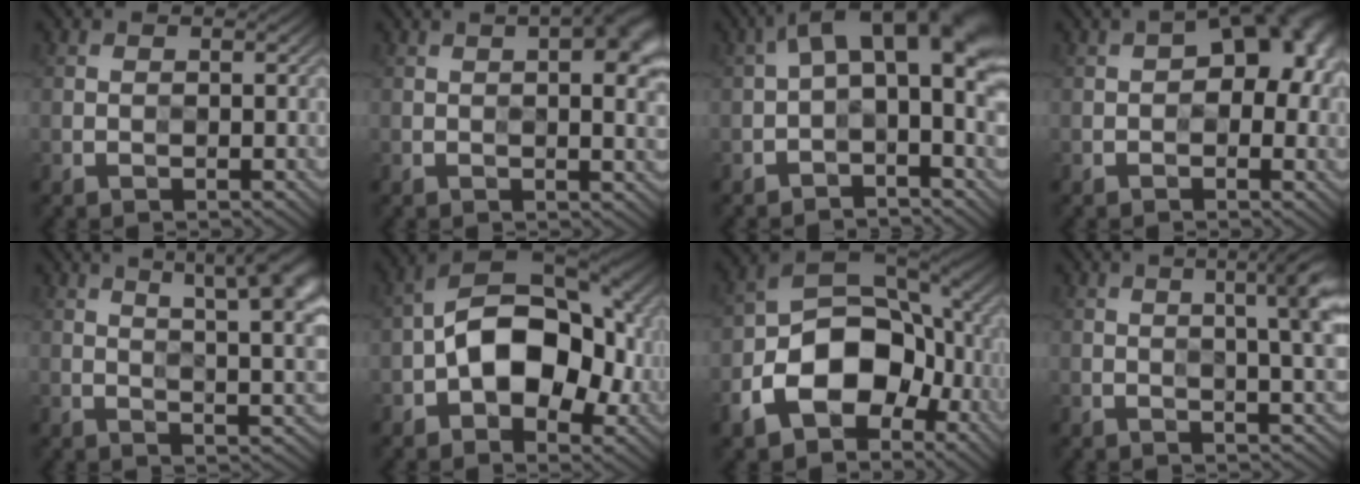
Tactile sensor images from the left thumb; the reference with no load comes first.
{"total": 6.2, "force": [1.9, 1.8, 5.6], "torque": [-0.055, 0.011, 0.014]}
{"total": 8.1, "force": [0.5, 3.4, 7.3], "torque": [-0.112, 0.023, -0.004]}
{"total": 9.2, "force": [1.2, 5.5, 7.2], "torque": [-0.057, 0.030, -0.001]}
{"total": 14.9, "force": [7.9, 5.1, 11.6], "torque": [-0.143, 0.038, 0.100]}
{"total": 13.4, "force": [-1.7, 8.3, 10.4], "torque": [-0.153, 0.009, -0.040]}
{"total": 13.9, "force": [-5.4, 9.2, 8.9], "torque": [-0.160, -0.039, -0.097]}
{"total": 6.7, "force": [2.1, 1.3, 6.2], "torque": [-0.065, 0.022, 0.025]}